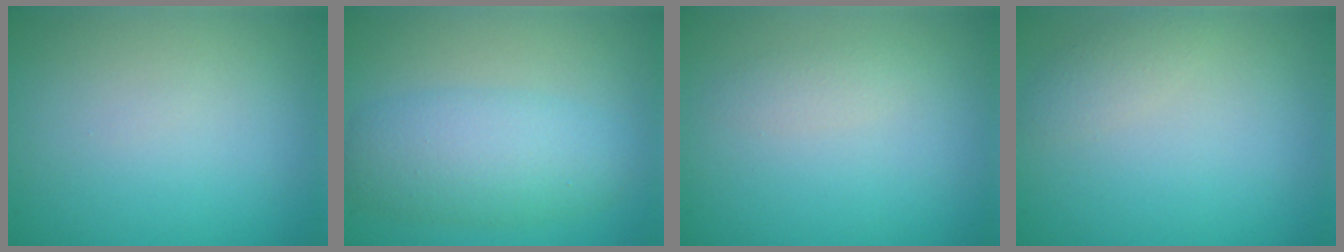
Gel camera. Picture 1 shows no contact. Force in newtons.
{"total": 5.0, "press": 5.0, "slide": 0.3}
{"total": 1.1, "press": 1.1, "slide": 0.0}
{"total": 1.4, "press": 1.4, "slide": 0.1}